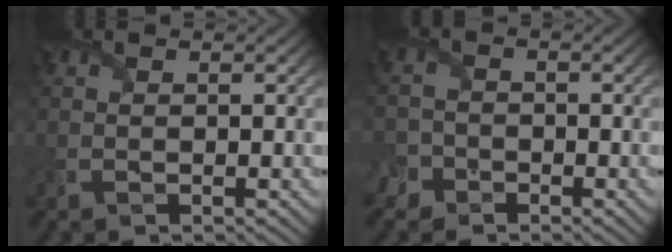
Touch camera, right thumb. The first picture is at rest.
{"total": 2.9, "force": [-1.8, 2.3, 0.3], "torque": [0.001, 0.003, -0.043]}